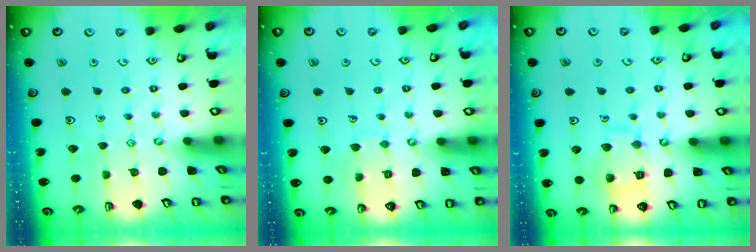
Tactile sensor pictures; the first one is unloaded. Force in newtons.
{"total": 5.1, "press": 5.1, "slide": 0.5}
{"total": 10.7, "press": 10.7, "slide": 0.9}